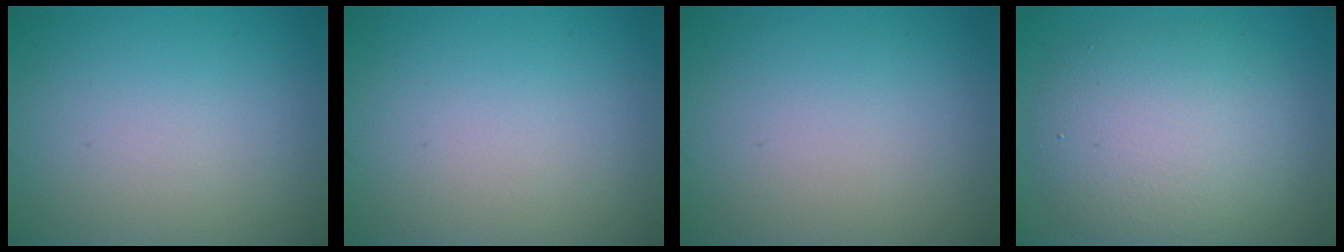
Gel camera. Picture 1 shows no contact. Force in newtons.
{"total": 0.0}
{"total": 0.0}
{"total": 7.4, "press": 7.4, "slide": 0.4}